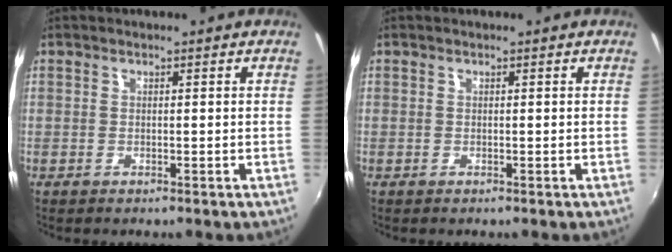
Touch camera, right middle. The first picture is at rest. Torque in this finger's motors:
{"motor_torque": [0.27, -0.27, 0.05, 0.01]}